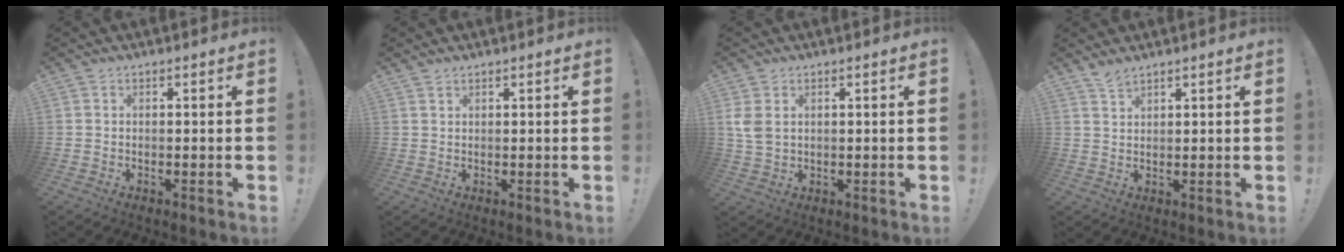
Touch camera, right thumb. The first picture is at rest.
{"total": 1.1, "force": [1.0, 0.4, 0.3], "torque": [-0.006, -0.001, 0.019]}
{"total": 4.7, "force": [1.6, 3.0, 3.2], "torque": [-0.068, -0.007, 0.031]}
{"total": 3.0, "force": [2.7, 0.5, 1.2], "torque": [-0.012, -0.021, 0.046]}